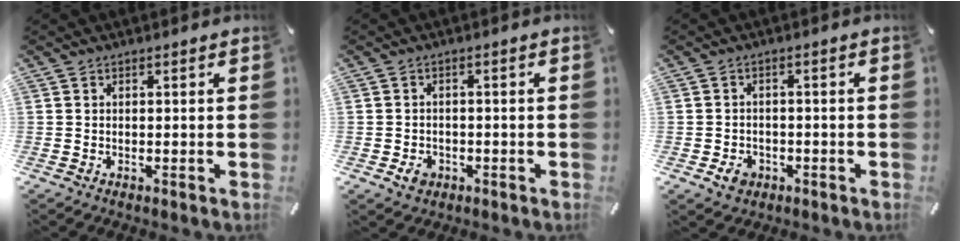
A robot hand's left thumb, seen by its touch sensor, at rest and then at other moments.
{"total": 3.2, "force": [-1.4, 2.6, 1.2], "torque": [-0.019, 0.008, -0.026]}
{"total": 3.8, "force": [-1.7, 3.1, 1.3], "torque": [-0.012, 0.005, -0.032]}